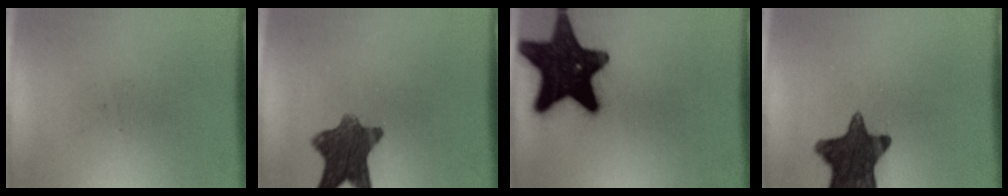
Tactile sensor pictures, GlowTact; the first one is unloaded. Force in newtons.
{"total": 9.5}
{"total": 19.5}
{"total": 14.0}